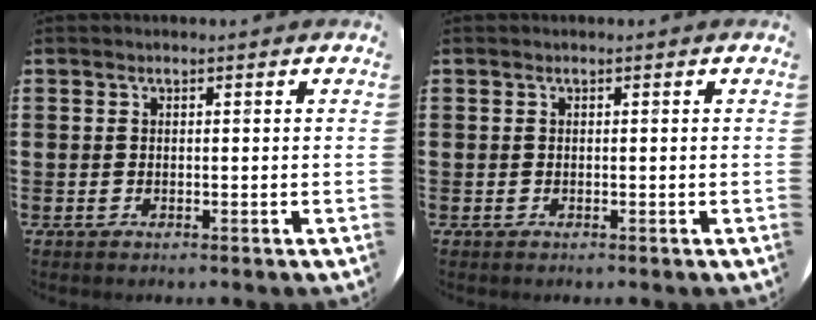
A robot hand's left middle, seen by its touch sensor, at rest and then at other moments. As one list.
[{"total": 0.0}]